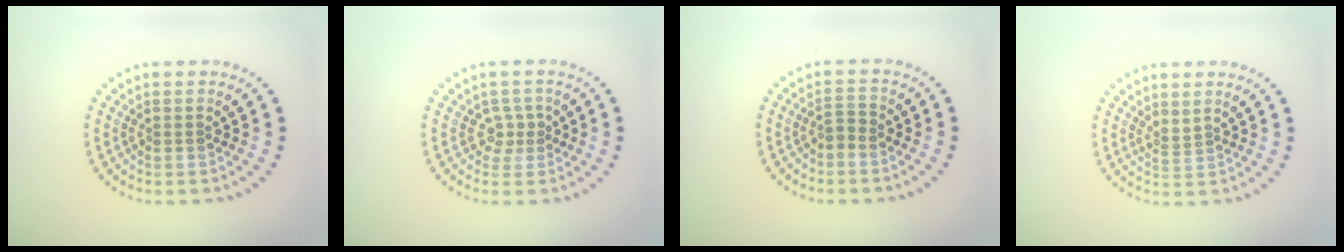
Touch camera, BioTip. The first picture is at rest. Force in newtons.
{"total": 1.6, "press": 1.2, "slide": 1.1}
{"total": 1.3, "press": 1.0, "slide": 0.9}
{"total": 0.8, "press": 0.3, "slide": 0.8}